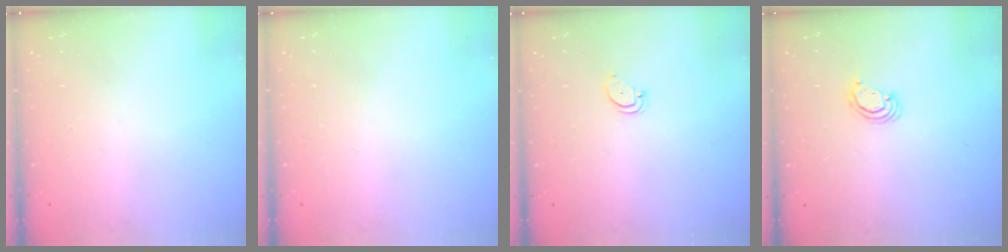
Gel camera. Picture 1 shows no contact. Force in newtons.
{"total": 0.0}
{"total": 2.3, "press": 2.3, "slide": 0.2}
{"total": 2.3, "press": 2.3, "slide": 0.2}